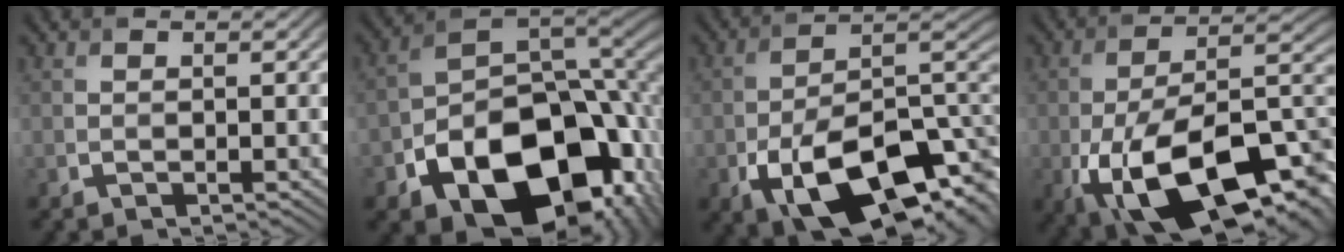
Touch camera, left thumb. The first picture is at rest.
{"total": 19.0, "force": [-8.5, 12.4, 11.6], "torque": [-0.188, -0.056, -0.114]}
{"total": 16.6, "force": [-7.1, 9.1, 12.0], "torque": [-0.201, -0.043, -0.104]}
{"total": 18.5, "force": [-7.4, 9.4, 14.1], "torque": [-0.256, -0.039, -0.103]}